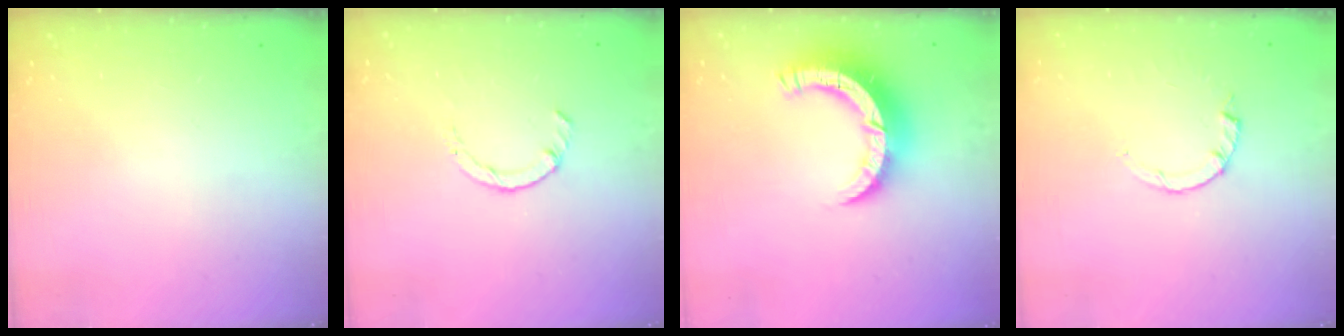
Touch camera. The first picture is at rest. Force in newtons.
{"total": 2.2, "press": 2.1, "slide": 0.4}
{"total": 10.6, "press": 10.5, "slide": 1.4}
{"total": 0.9, "press": 0.8, "slide": 0.2}